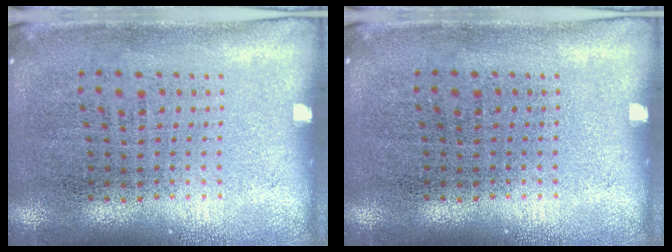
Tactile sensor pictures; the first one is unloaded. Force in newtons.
{"total": 0.0}